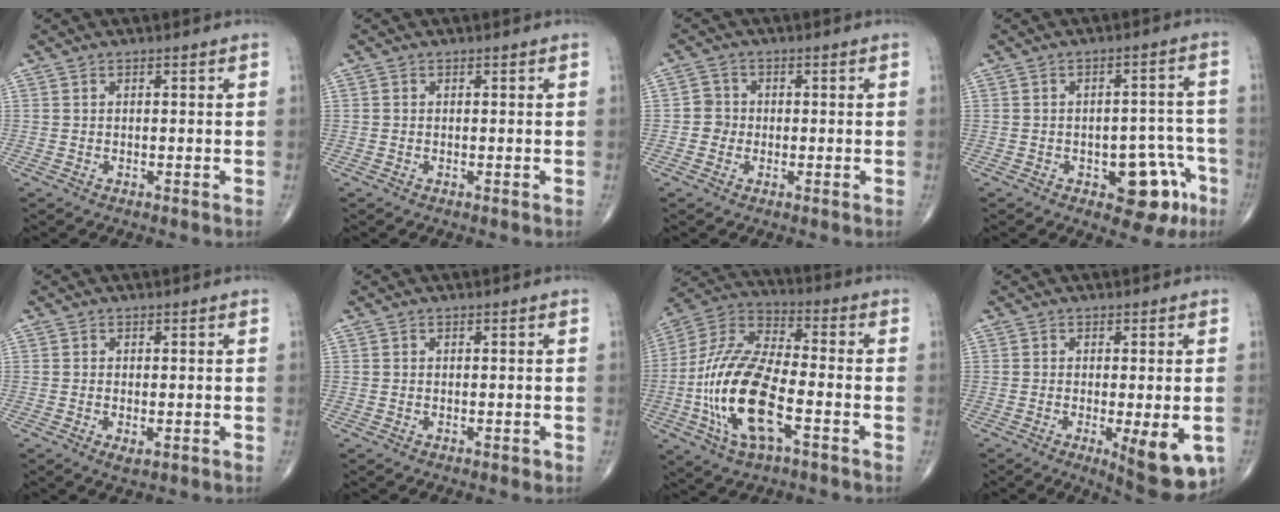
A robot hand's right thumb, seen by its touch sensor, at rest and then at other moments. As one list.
[{"total": 0.0}, {"total": 2.9, "force": [-0.5, 2.8, 0.6], "torque": [0.009, 0.009, -0.015]}, {"total": 10.2, "force": [-4.5, 5.4, 7.3], "torque": [-0.049, 0.036, -0.049]}, {"total": 0.8, "force": [-0.2, 0.4, 0.6], "torque": [-0.012, -0.002, -0.002]}, {"total": 0.5, "force": [-0.2, 0.3, 0.3], "torque": [-0.002, 0.000, -0.004]}, {"total": 19.7, "force": [-5.5, 8.2, 17.1], "torque": [-0.356, 0.025, -0.100]}, {"total": 9.6, "force": [-3.0, 2.8, 8.7], "torque": [-0.111, -0.019, -0.036]}]